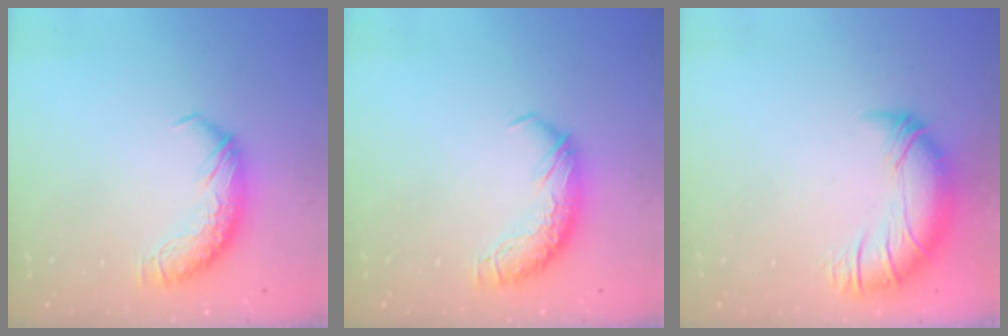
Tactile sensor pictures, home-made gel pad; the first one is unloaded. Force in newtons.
{"total": 0.0}
{"total": 2.8, "press": 0.8, "slide": 2.7}